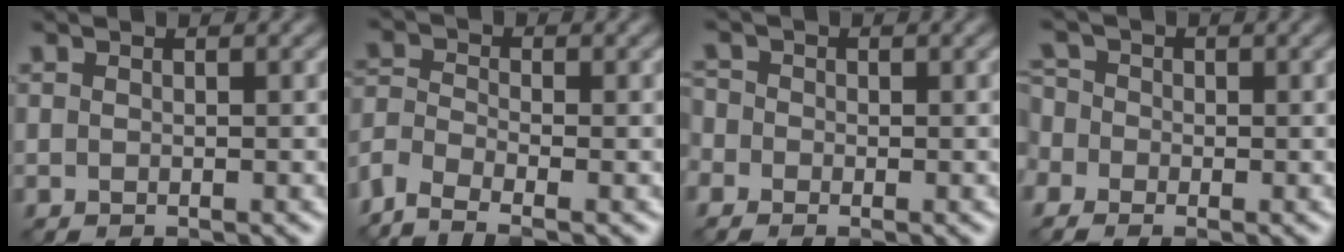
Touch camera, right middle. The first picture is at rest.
{"total": 3.8, "force": [-3.2, 1.3, 1.7], "torque": [-0.041, -0.003, -0.082]}
{"total": 3.1, "force": [-1.3, 2.4, 1.4], "torque": [-0.016, 0.014, -0.031]}
{"total": 4.6, "force": [-1.3, 3.6, 2.5], "torque": [-0.051, 0.018, -0.038]}